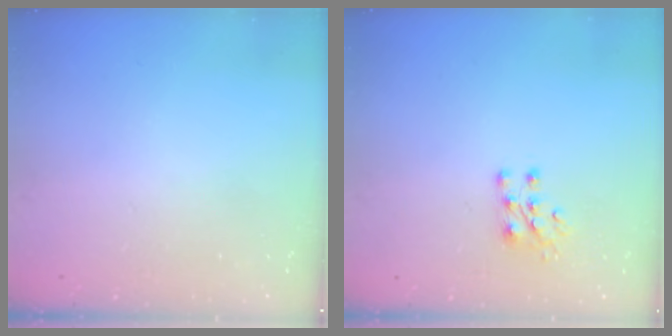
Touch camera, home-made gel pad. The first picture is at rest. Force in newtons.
{"total": 7.1, "press": 7.0, "slide": 0.9}